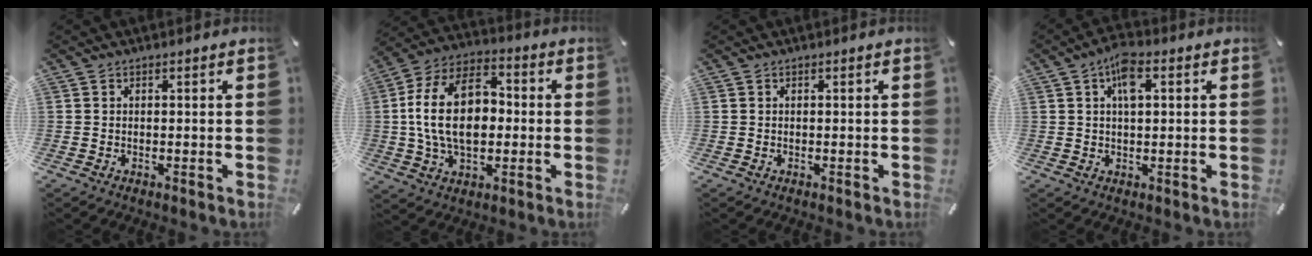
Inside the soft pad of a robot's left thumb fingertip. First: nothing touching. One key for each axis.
{"total": 17.1, "fx": -0.3, "fy": 11.5, "fz": 12.6, "tx": -0.269, "ty": 0.014, "tz": -0.007}
{"total": 0.0}
{"total": 5.8, "fx": 2.1, "fy": 2.7, "fz": 4.7, "tx": -0.084, "ty": 0.003, "tz": 0.033}